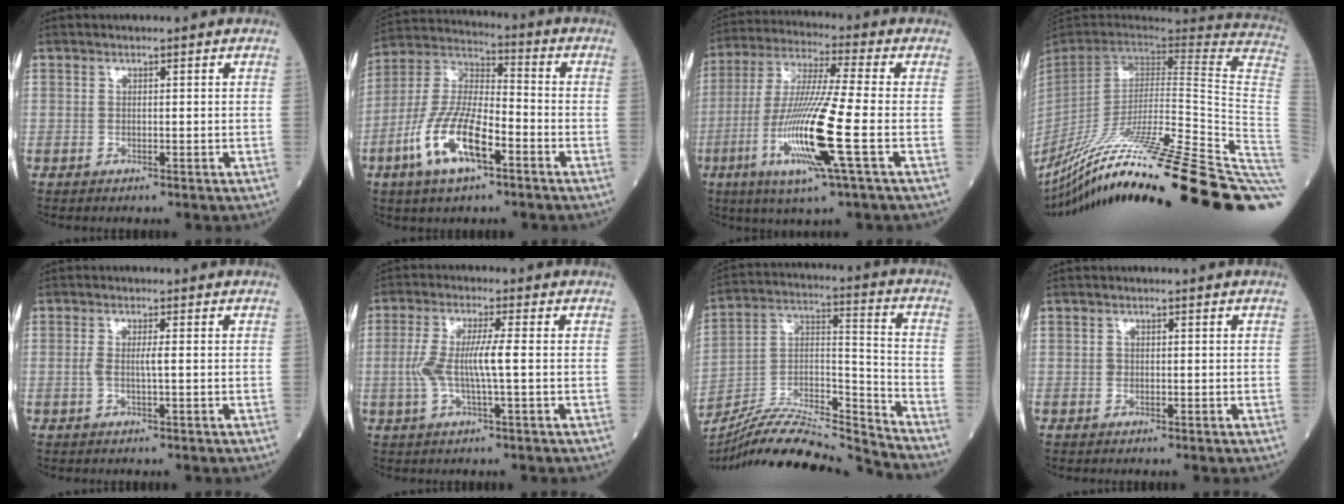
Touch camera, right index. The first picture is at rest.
{"total": 13.5, "force": [-5.8, 4.3, 11.4], "torque": [-0.241, 0.001, -0.111]}
{"total": 15.5, "force": [-4.5, -0.4, 14.8], "torque": [-0.305, -0.019, -0.092]}
{"total": 41.4, "force": [-29.7, -2.2, 28.8], "torque": [-0.265, -0.086, -0.447]}
{"total": 2.0, "force": [-0.1, -0.1, 2.0], "torque": [-0.042, 0.000, -0.005]}
{"total": 6.3, "force": [-0.4, 0.2, 6.2], "torque": [-0.138, 0.007, -0.009]}
{"total": 19.5, "force": [-18.5, 0.0, 6.0], "torque": [-0.113, 0.025, -0.318]}
{"total": 0.5, "force": [0.0, 0.5, 0.2], "torque": [-0.004, 0.001, -0.002]}